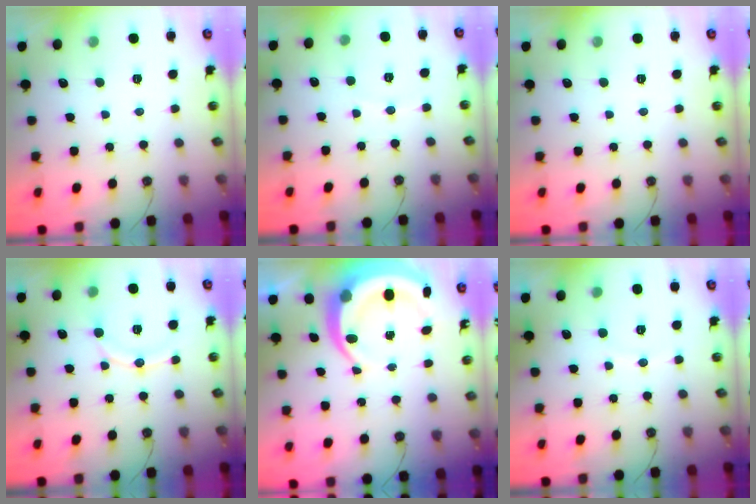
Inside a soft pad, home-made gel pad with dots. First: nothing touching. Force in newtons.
{"total": 3.1, "press": 3.1, "slide": 0.3}
{"total": 0.0}
{"total": 10.8, "press": 10.4, "slide": 3.0}
{"total": 9.4, "press": 9.3, "slide": 1.3}
{"total": 2.8, "press": 2.8, "slide": 0.3}